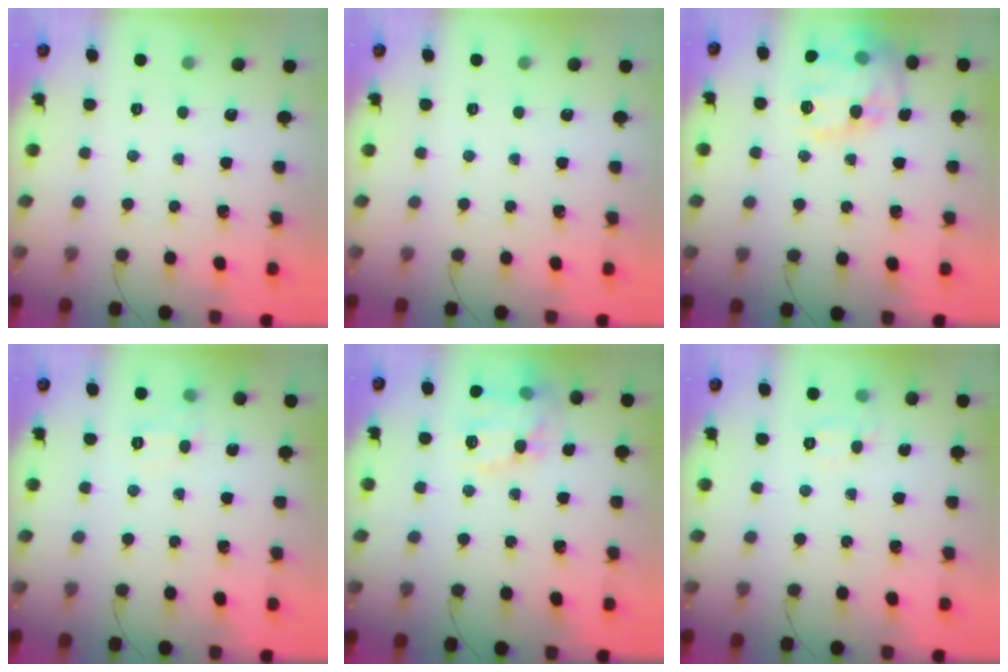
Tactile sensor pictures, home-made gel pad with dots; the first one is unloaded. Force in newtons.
{"total": 0.0}
{"total": 19.1, "press": 19.0, "slide": 1.9}
{"total": 6.6, "press": 6.4, "slide": 1.3}
{"total": 14.8, "press": 14.8, "slide": 0.7}
{"total": 6.3, "press": 6.1, "slide": 1.5}